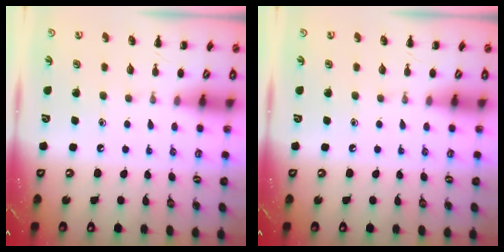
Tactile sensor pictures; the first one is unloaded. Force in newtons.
{"total": 0.0}